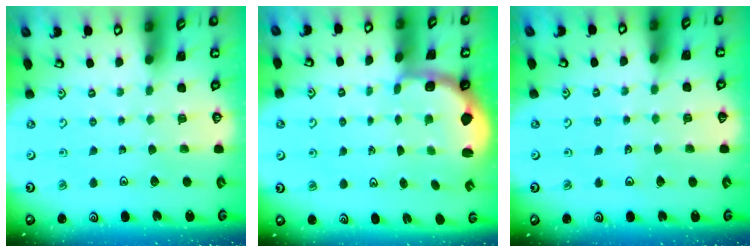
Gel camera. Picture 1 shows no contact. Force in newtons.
{"total": 2.5, "press": 1.3, "slide": 2.1}
{"total": 1.6, "press": 1.6, "slide": 0.2}